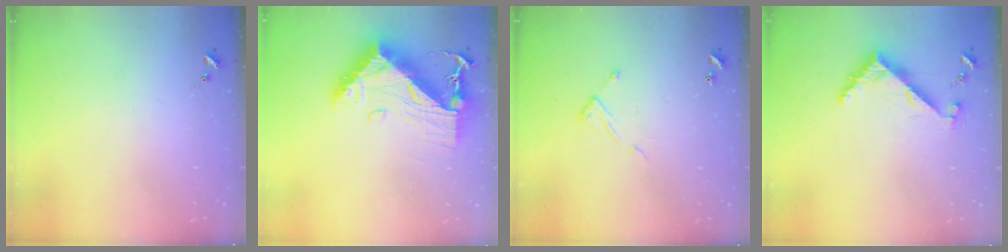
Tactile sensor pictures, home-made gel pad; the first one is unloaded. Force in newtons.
{"total": 13.5, "press": 13.5, "slide": 1.2}
{"total": 6.2, "press": 6.2, "slide": 0.4}
{"total": 6.3, "press": 6.3, "slide": 0.5}